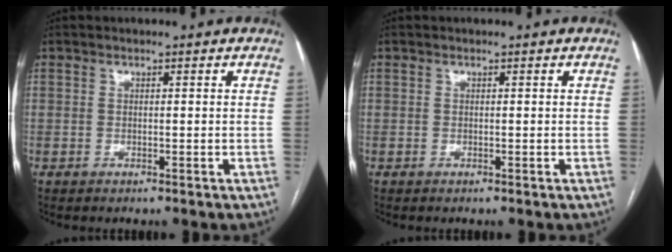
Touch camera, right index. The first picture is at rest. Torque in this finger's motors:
{"motor_torque": [0.00, 0.00, -0.01, 0.00]}